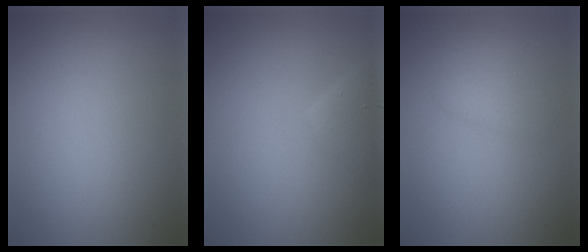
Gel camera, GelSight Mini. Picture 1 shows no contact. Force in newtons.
{"total": 2.2, "press": 2.2, "slide": 0.2}
{"total": 1.5, "press": 1.5, "slide": 0.1}